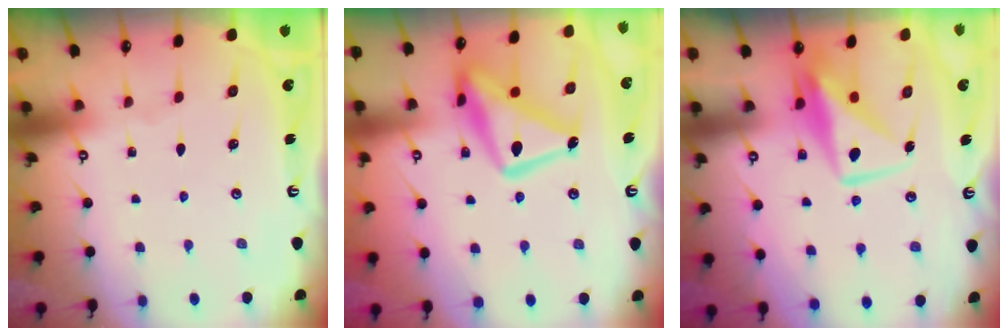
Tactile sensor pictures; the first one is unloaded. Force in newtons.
{"total": 15.8, "press": 15.8, "slide": 1.3}
{"total": 11.0, "press": 11.0, "slide": 0.9}